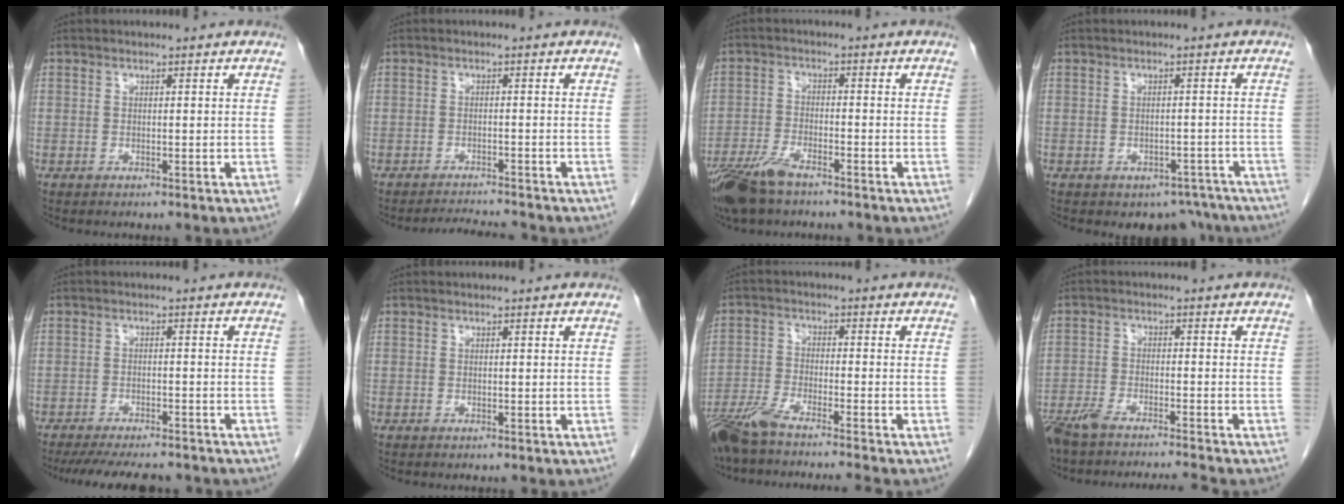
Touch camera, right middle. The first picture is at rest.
{"total": 3.5, "force": [-3.5, -0.7, 0.2], "torque": [-0.008, -0.012, -0.055]}
{"total": 8.1, "force": [-6.4, 2.0, 4.6], "torque": [-0.096, -0.019, -0.121]}
{"total": 5.6, "force": [-4.5, 3.3, 0.8], "torque": [0.013, 0.011, -0.054]}
{"total": 11.5, "force": [-10.2, 2.5, 4.7], "torque": [-0.072, -0.007, -0.136]}
{"total": 0.0}
{"total": 9.7, "force": [-8.3, -0.7, 4.9], "torque": [-0.082, -0.027, -0.145]}
{"total": 9.2, "force": [-8.3, -0.3, 4.0], "torque": [-0.063, -0.009, -0.137]}